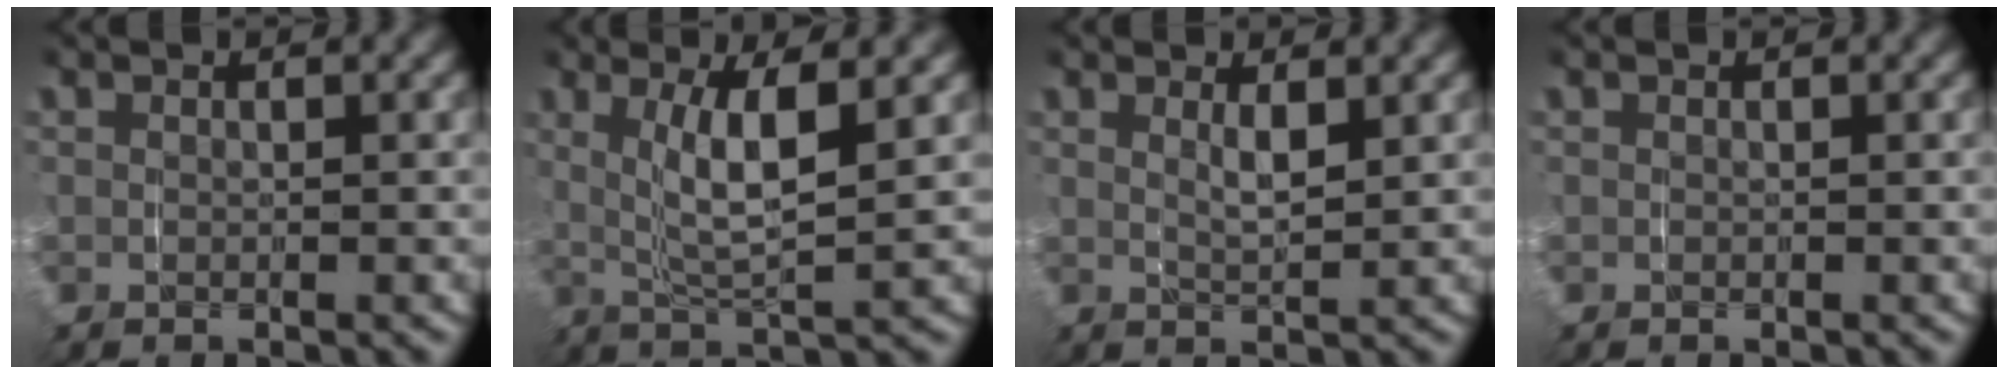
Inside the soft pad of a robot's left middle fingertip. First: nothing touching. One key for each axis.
{"total": 5.3, "fx": 1.0, "fy": 1.9, "fz": 4.8, "tx": -0.091, "ty": -0.005, "tz": 0.021}
{"total": 2.3, "fx": 0.8, "fy": 0.8, "fz": 1.9, "tx": -0.034, "ty": -0.009, "tz": 0.018}
{"total": 0.0}